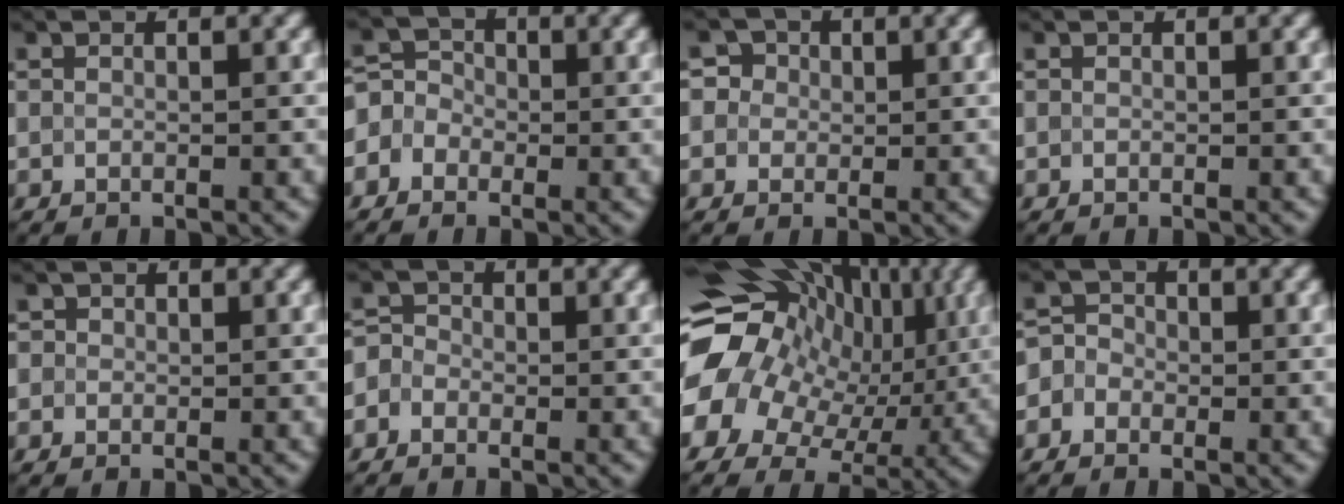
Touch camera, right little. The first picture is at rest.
{"total": 2.9, "force": [-1.0, 2.6, 0.7], "torque": [0.003, 0.021, -0.031]}
{"total": 4.6, "force": [2.1, 3.7, 1.7], "torque": [-0.016, 0.022, 0.016]}
{"total": 0.0}
{"total": 1.0, "force": [0.4, 0.9, 0.2], "torque": [0.005, -0.001, 0.001]}
{"total": 2.0, "force": [-0.8, 1.8, 0.6], "torque": [0.002, 0.012, -0.027]}
{"total": 16.9, "force": [1.6, 13.3, 10.4], "torque": [-0.195, -0.008, 0.023]}
{"total": 2.5, "force": [-0.9, 2.3, 0.5], "torque": [0.009, 0.017, -0.034]}